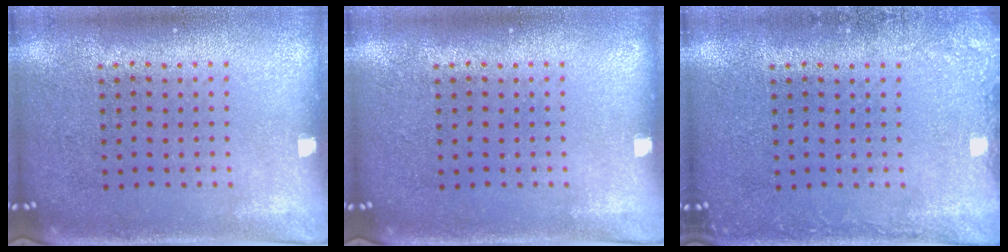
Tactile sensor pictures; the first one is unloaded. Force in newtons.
{"total": 0.0}
{"total": 1.4, "press": 1.4, "slide": 0.2}